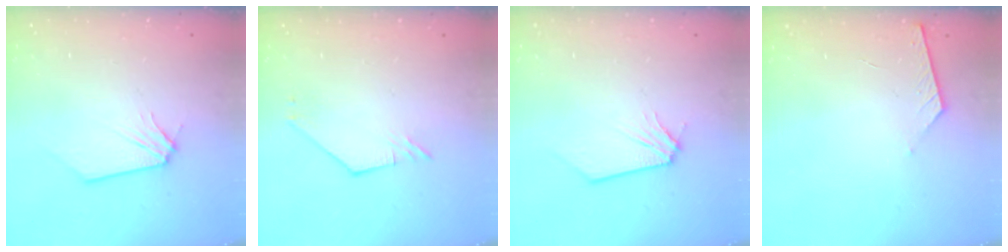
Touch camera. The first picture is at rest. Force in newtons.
{"total": 2.2, "press": 2.2, "slide": 0.4}
{"total": 0.0}
{"total": 4.9, "press": 4.9, "slide": 0.5}